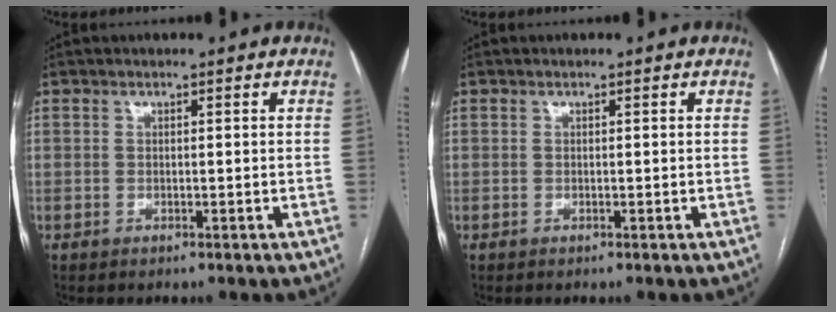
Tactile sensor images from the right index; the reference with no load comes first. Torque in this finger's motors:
{"motor_torque": [0.00, 0.00, 0.00, 0.00]}